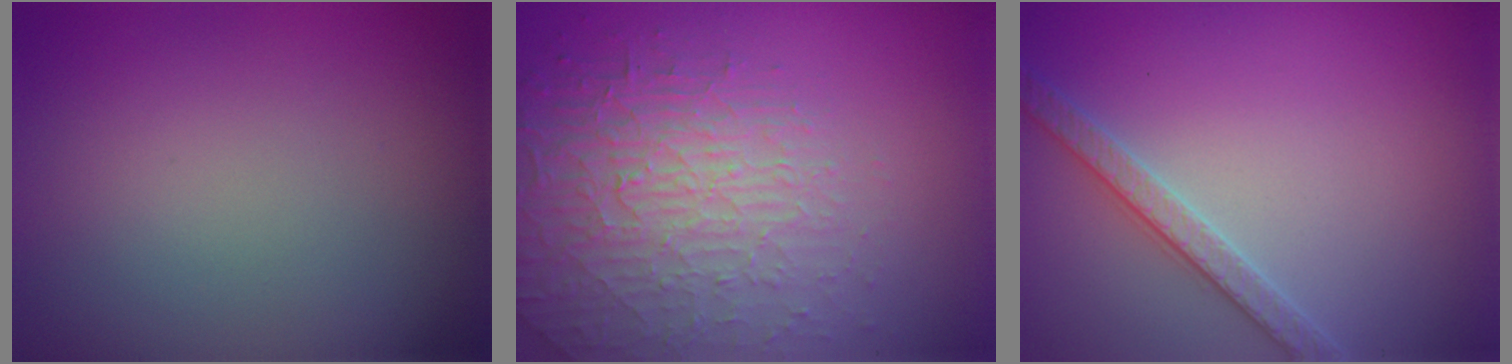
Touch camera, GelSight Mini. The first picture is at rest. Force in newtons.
{"total": 4.2, "press": 4.0, "slide": 1.3}
{"total": 2.7, "press": 2.7, "slide": 0.1}